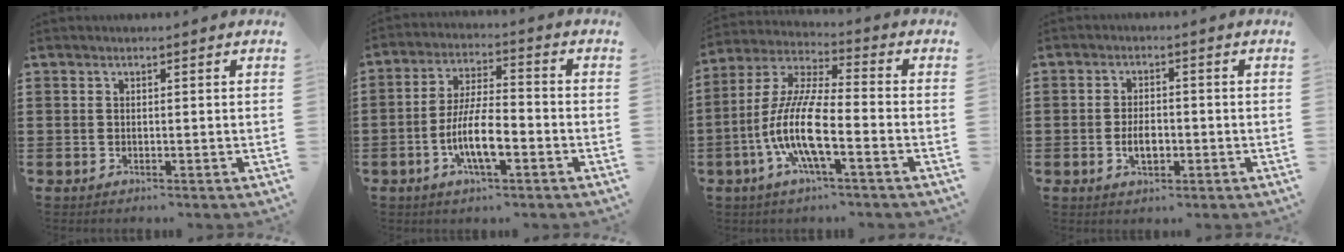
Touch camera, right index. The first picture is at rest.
{"total": 8.9, "force": [-3.1, 2.7, 7.9], "torque": [-0.162, -0.004, -0.061]}
{"total": 10.6, "force": [-4.4, 1.7, 9.5], "torque": [-0.229, -0.020, -0.092]}
{"total": 3.8, "force": [-1.0, 2.0, 3.1], "torque": [-0.056, -0.002, -0.021]}